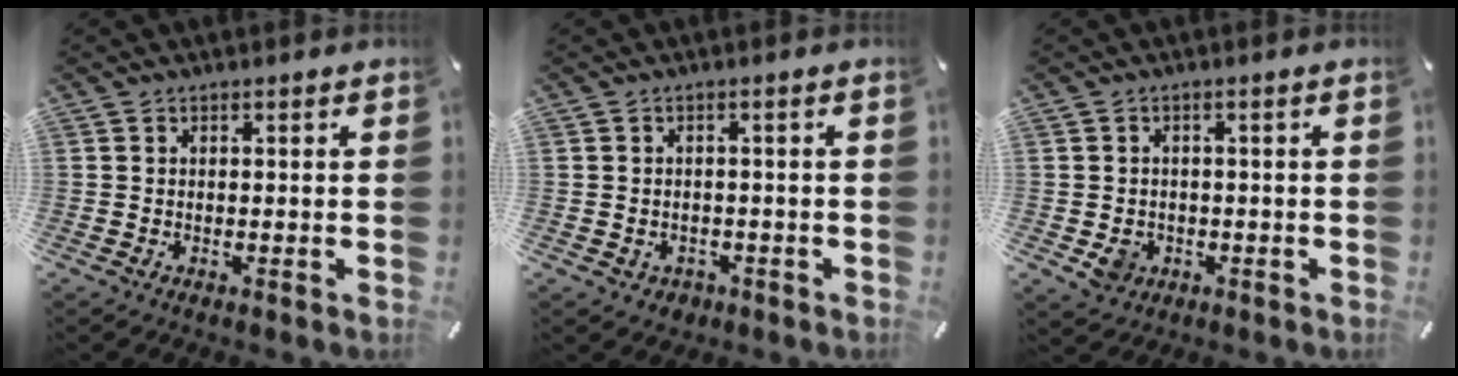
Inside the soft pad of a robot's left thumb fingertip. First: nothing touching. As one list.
[{"total": 2.2, "force": [-0.8, 1.9, 0.8], "torque": [-0.015, 0.004, -0.017]}, {"total": 4.0, "force": [-1.1, 3.4, 1.8], "torque": [-0.034, -0.003, -0.022]}]